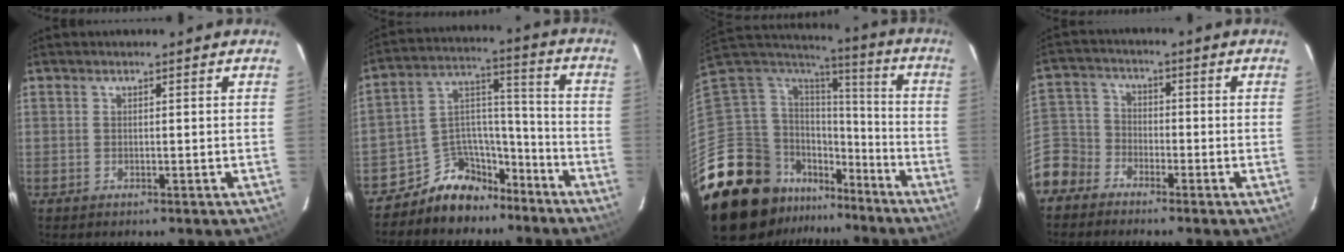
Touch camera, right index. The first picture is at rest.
{"total": 11.7, "force": [-9.2, 6.8, 2.2], "torque": [-0.042, 0.074, -0.152]}
{"total": 19.1, "force": [-12.9, 12.1, 7.2], "torque": [-0.173, 0.026, -0.222]}
{"total": 7.8, "force": [-5.2, 5.7, 1.1], "torque": [-0.040, 0.024, -0.116]}